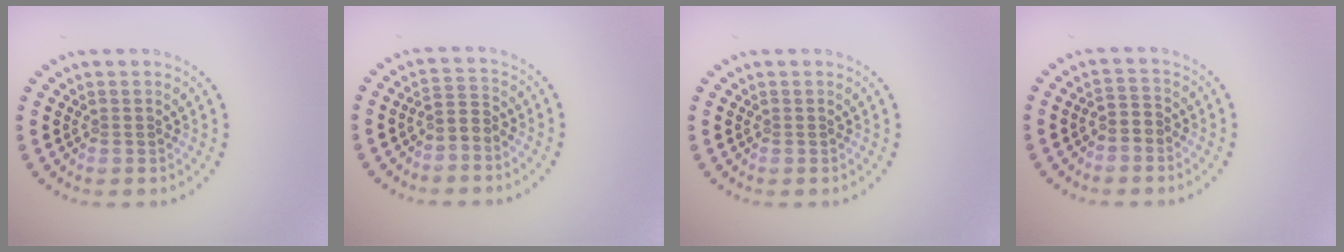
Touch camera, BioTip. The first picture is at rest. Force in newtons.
{"total": 2.1, "press": 1.5, "slide": 1.4}
{"total": 0.0}
{"total": 1.6, "press": 1.3, "slide": 1.0}